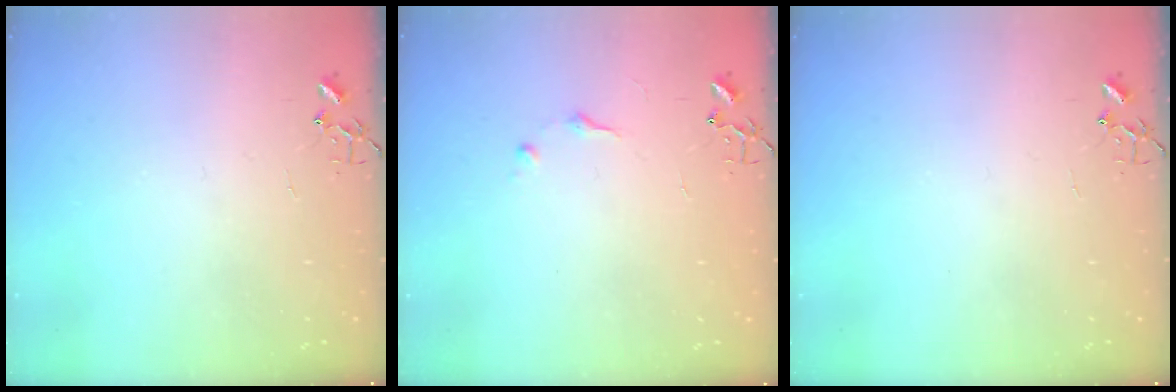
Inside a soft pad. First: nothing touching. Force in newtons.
{"total": 6.5, "press": 6.5, "slide": 0.8}
{"total": 0.0}